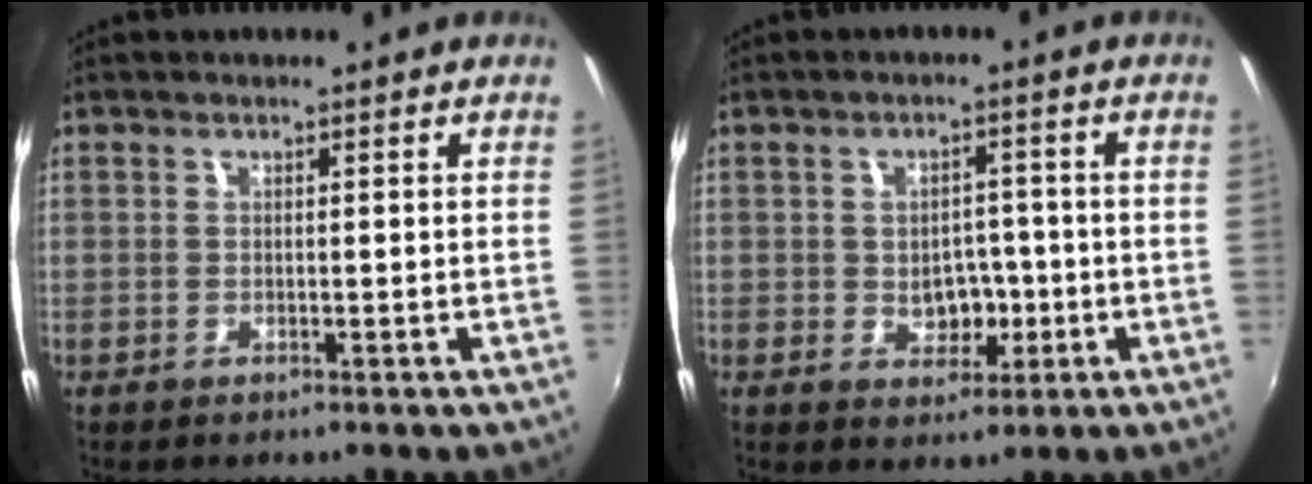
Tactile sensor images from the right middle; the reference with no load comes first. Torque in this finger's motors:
{"motor_torque": [0.87, -0.51, 0.01, 0.03]}